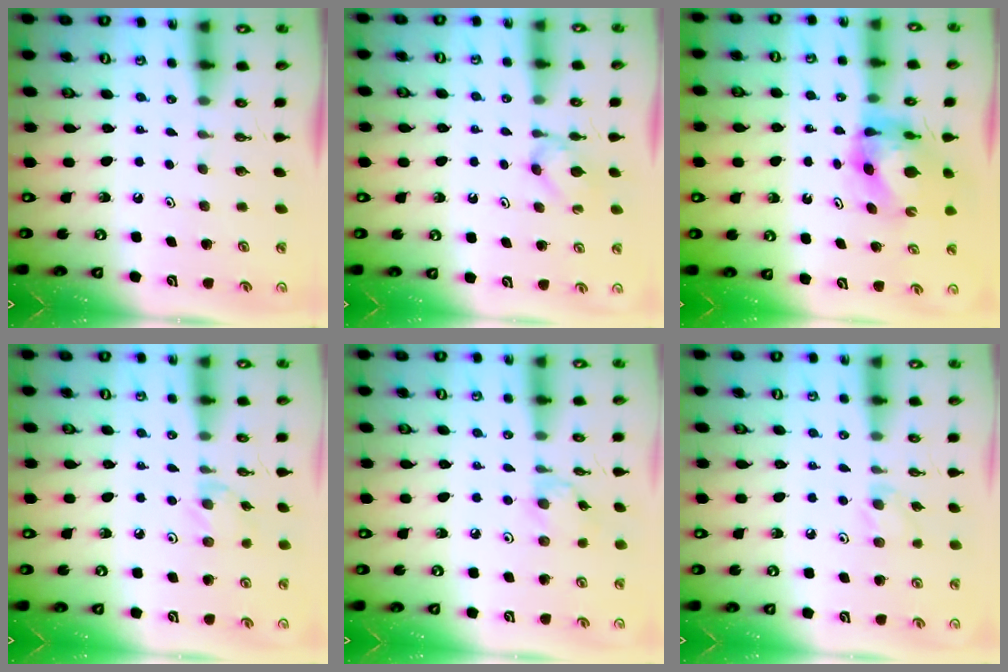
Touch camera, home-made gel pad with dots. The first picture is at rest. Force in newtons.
{"total": 3.0, "press": 2.9, "slide": 0.5}
{"total": 7.4, "press": 7.3, "slide": 0.9}
{"total": 3.2, "press": 3.1, "slide": 0.5}
{"total": 1.4, "press": 1.4, "slide": 0.1}
{"total": 5.0, "press": 4.9, "slide": 0.9}